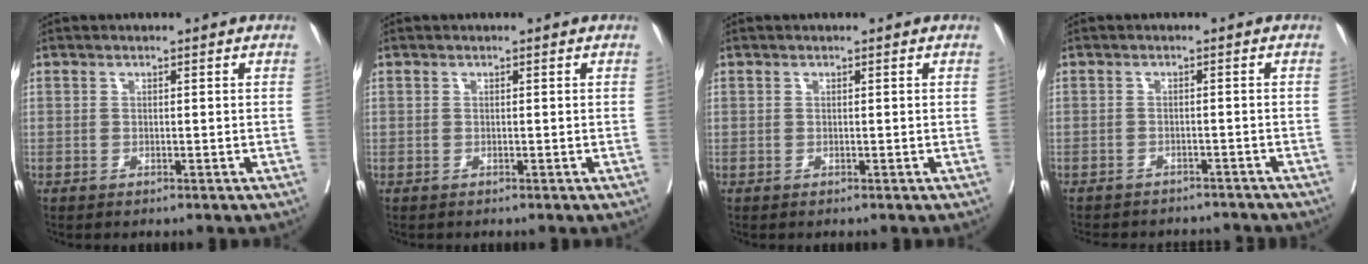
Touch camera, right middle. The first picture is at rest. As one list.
[{"total": 0.0}, {"total": 0.0}, {"total": 10.3, "force": [-9.6, 3.0, 2.3], "torque": [-0.048, 0.004, -0.111]}]